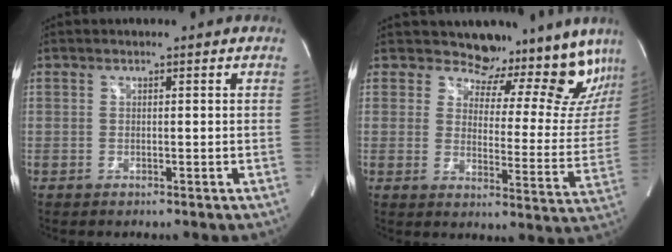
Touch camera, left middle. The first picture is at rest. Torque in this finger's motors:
{"motor_torque": [0.20, -0.17, 0.08, 0.01]}